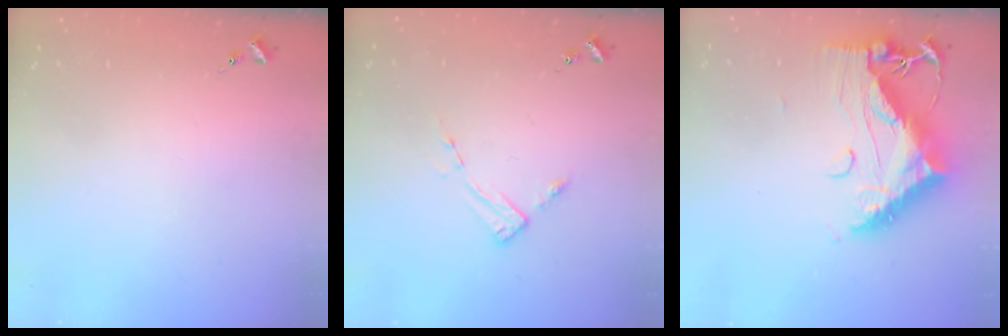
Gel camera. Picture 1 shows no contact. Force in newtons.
{"total": 3.4, "press": 3.4, "slide": 0.4}
{"total": 17.0, "press": 17.0, "slide": 1.4}